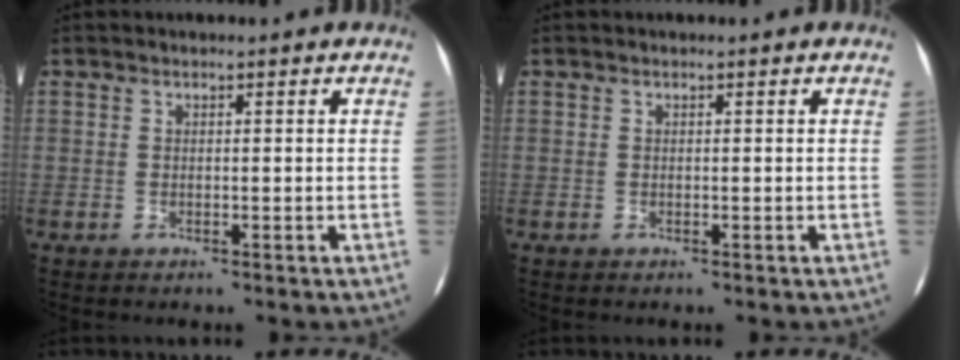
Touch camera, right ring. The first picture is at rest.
{"total": 0.0}